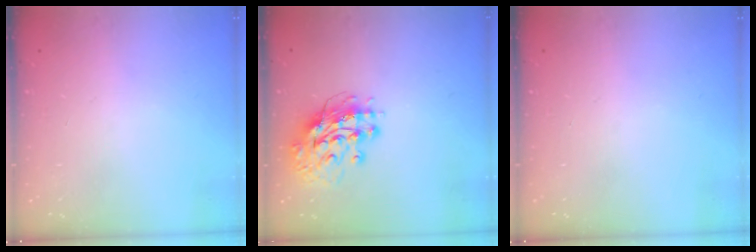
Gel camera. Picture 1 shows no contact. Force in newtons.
{"total": 13.5, "press": 13.4, "slide": 1.5}
{"total": 0.0}